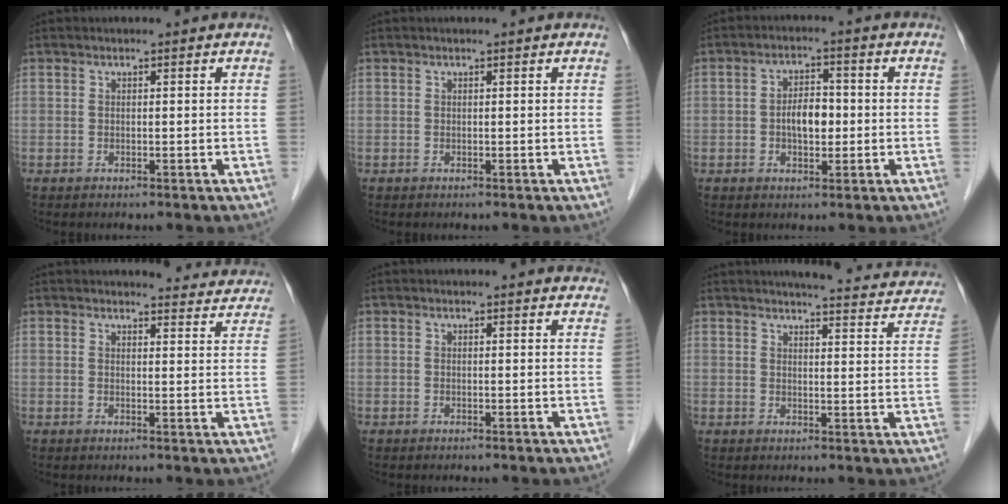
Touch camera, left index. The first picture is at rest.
{"total": 0.0}
{"total": 4.7, "force": [-0.6, 2.5, 4.0], "torque": [-0.074, 0.010, -0.010]}
{"total": 9.3, "force": [9.1, 1.5, 0.8], "torque": [0.017, -0.019, 0.079]}
{"total": 4.2, "force": [4.1, 0.7, 0.5], "torque": [-0.002, -0.003, 0.026]}
{"total": 16.0, "force": [15.2, 2.2, 4.6], "torque": [-0.040, -0.035, 0.157]}